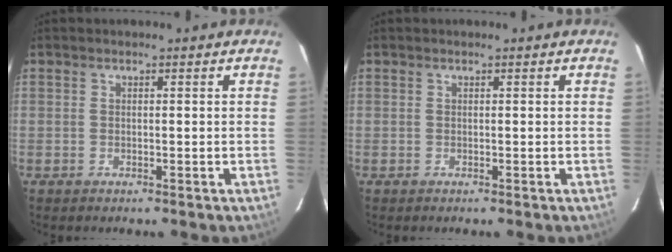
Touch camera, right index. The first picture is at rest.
{"total": 0.0}